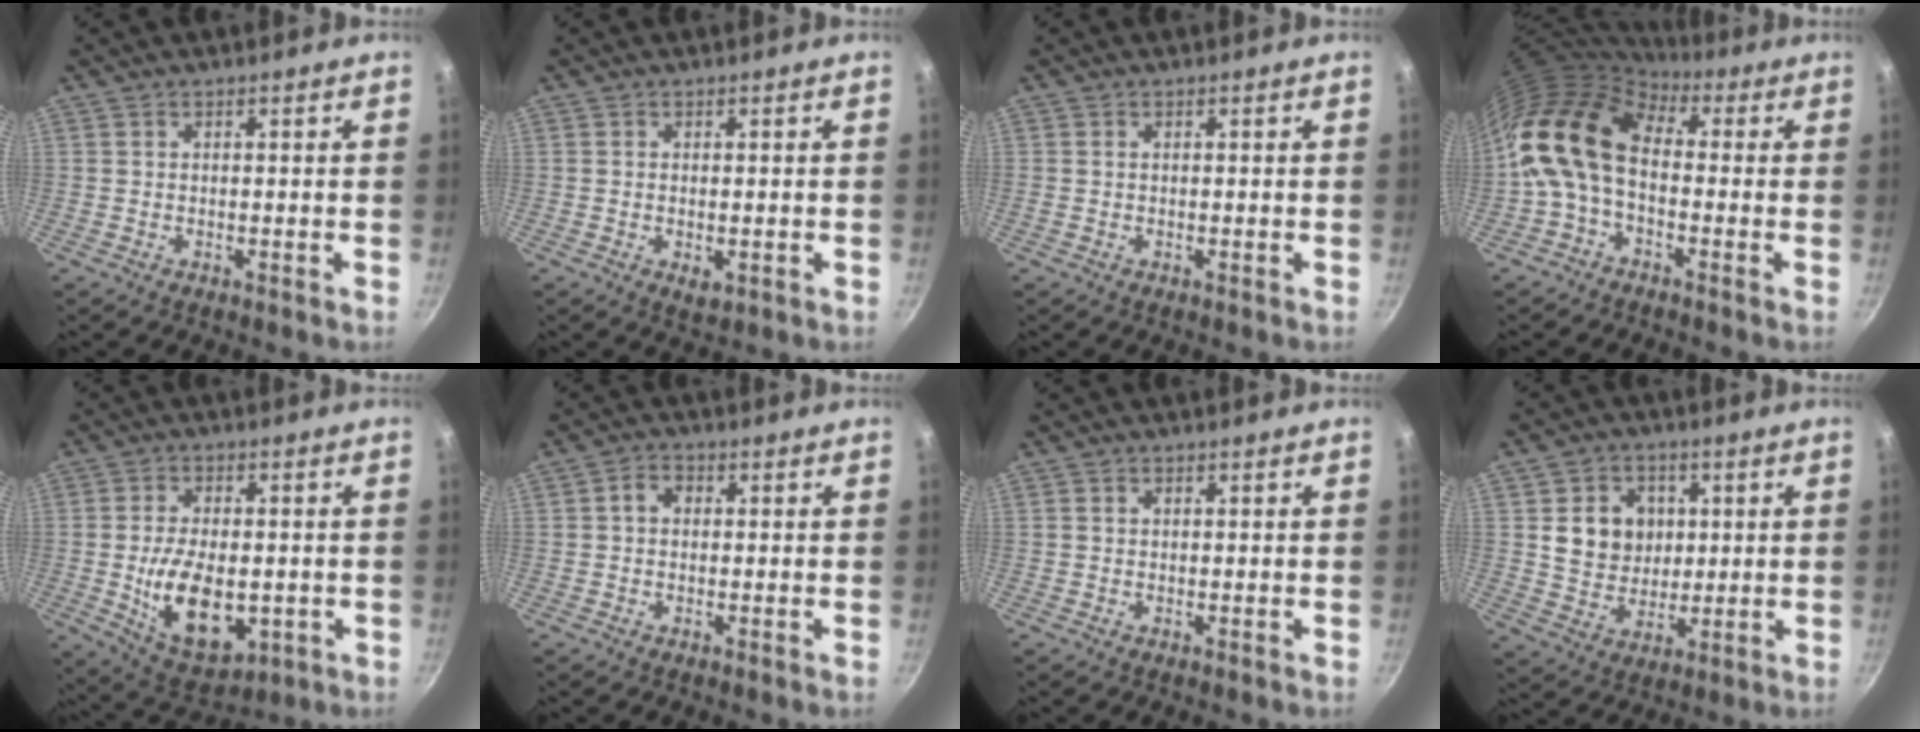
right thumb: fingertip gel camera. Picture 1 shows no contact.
{"total": 2.6, "force": [-0.6, 1.4, 2.1], "torque": [-0.033, -0.008, -0.007]}
{"total": 0.5, "force": [0.1, 0.4, 0.3], "torque": [-0.004, 0.003, 0.001]}
{"total": 12.6, "force": [-0.5, 8.2, 9.5], "torque": [-0.163, 0.028, -0.029]}
{"total": 14.6, "force": [-2.3, 8.3, 11.8], "torque": [-0.183, -0.005, -0.023]}
{"total": 3.0, "force": [0.3, 2.3, 1.8], "torque": [-0.025, 0.007, -0.002]}
{"total": 0.5, "force": [0.1, 0.5, 0.2], "torque": [-0.002, 0.004, 0.001]}
{"total": 10.2, "force": [1.8, 8.9, 4.6], "torque": [-0.046, -0.005, 0.034]}